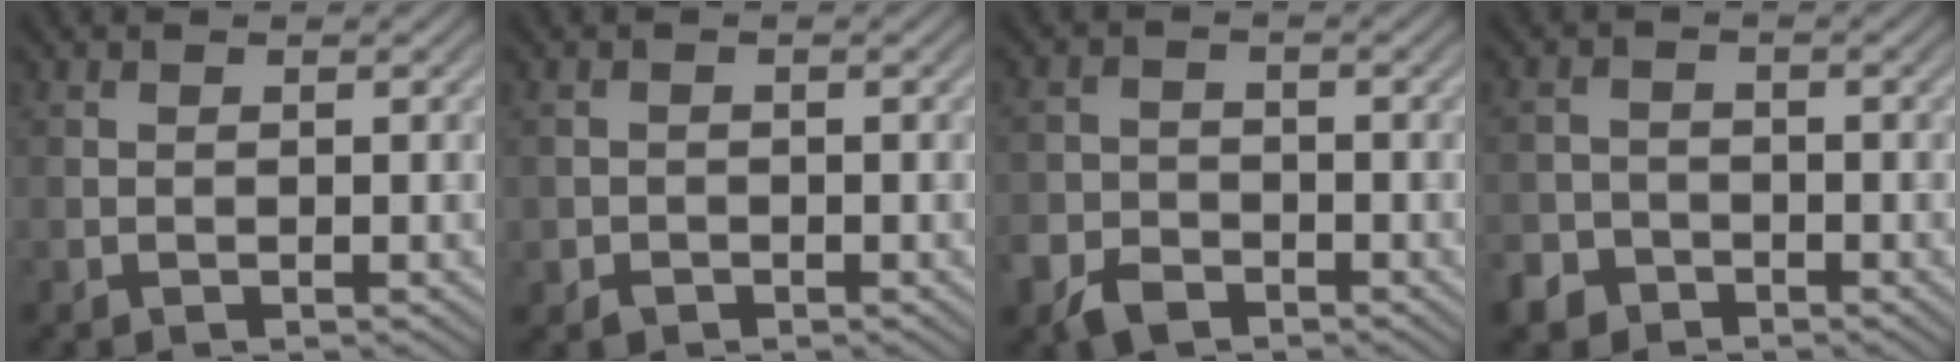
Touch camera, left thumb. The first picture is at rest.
{"total": 1.4, "force": [-0.7, 1.2, 0.3], "torque": [0.001, -0.004, -0.017]}
{"total": 4.7, "force": [-3.1, 2.9, 1.8], "torque": [-0.043, -0.006, -0.065]}
{"total": 3.7, "force": [-2.6, 2.5, 0.8], "torque": [-0.012, -0.002, -0.051]}